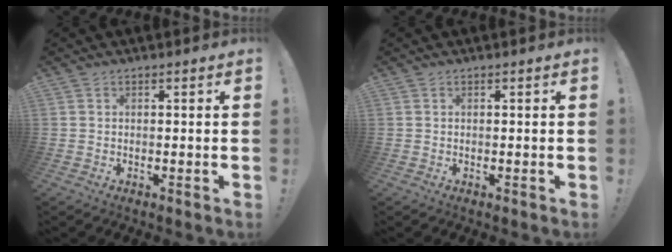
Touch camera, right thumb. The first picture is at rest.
{"total": 0.0}